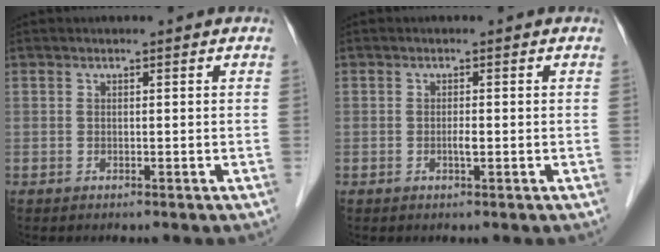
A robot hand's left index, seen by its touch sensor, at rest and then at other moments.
{"total": 1.0, "force": [-0.2, 0.1, 0.9], "torque": [-0.021, -0.001, -0.004]}